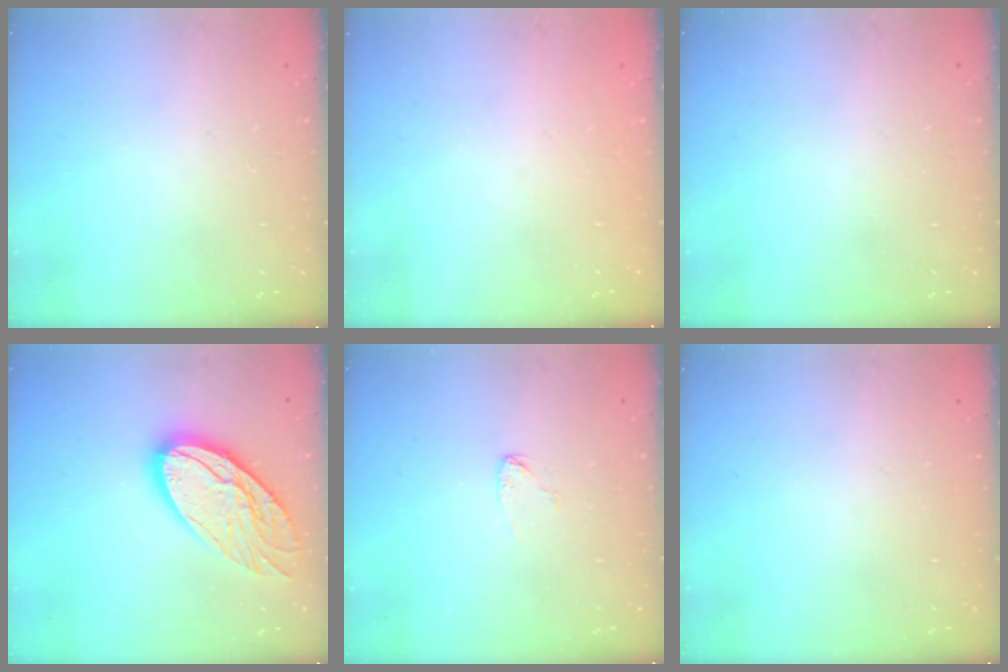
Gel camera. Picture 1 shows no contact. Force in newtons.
{"total": 0.0}
{"total": 0.0}
{"total": 18.4, "press": 18.3, "slide": 1.8}
{"total": 2.6, "press": 2.6, "slide": 0.1}
{"total": 0.0}